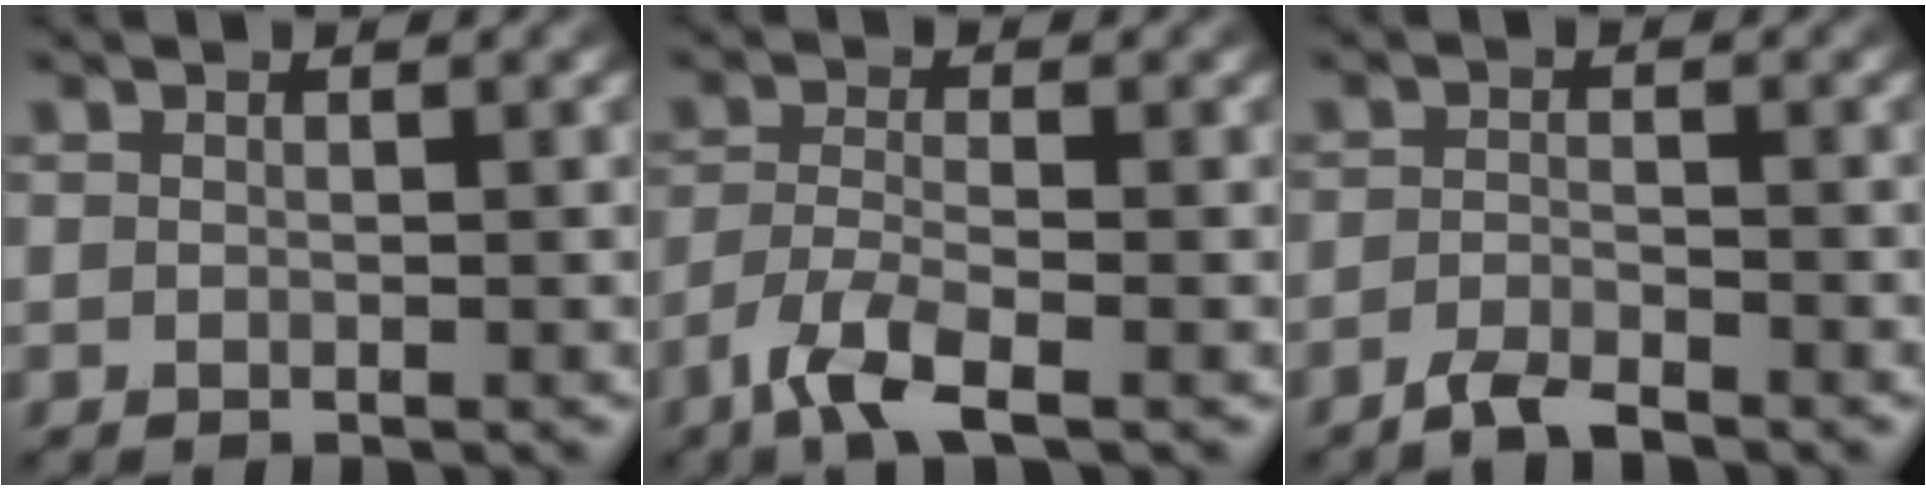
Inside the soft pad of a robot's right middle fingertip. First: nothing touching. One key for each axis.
{"total": 4.1, "fx": -2.7, "fy": 1.0, "fz": 3.0, "tx": -0.064, "ty": -0.006, "tz": -0.061}
{"total": 2.3, "fx": -1.9, "fy": 0.4, "fz": 1.2, "tx": -0.024, "ty": 0.000, "tz": -0.043}